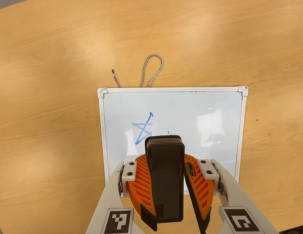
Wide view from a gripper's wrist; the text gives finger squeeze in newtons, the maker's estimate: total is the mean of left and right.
{"total": 11.0, "left": 10.3, "right": 11.6}